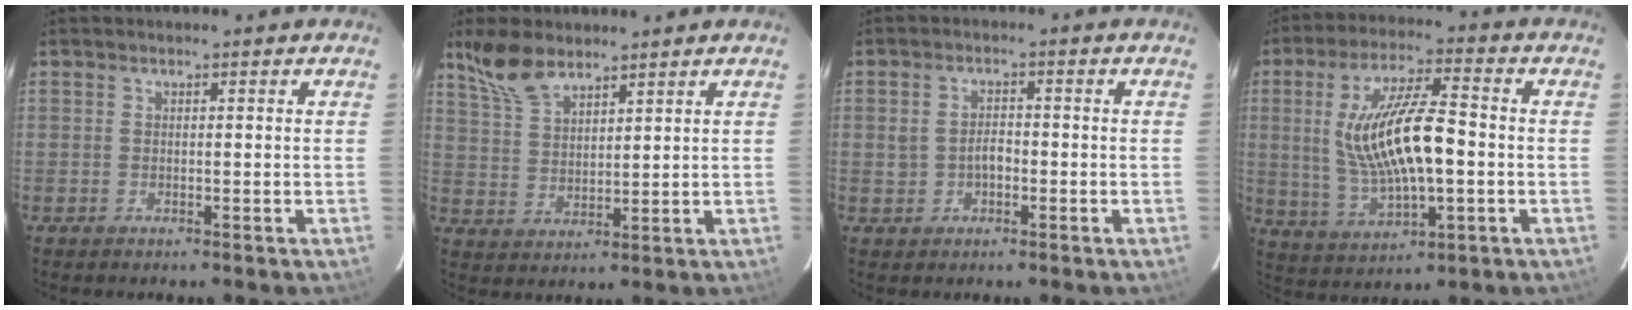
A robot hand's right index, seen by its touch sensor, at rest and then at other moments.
{"total": 7.8, "force": [6.2, 3.0, 3.8], "torque": [-0.082, 0.016, 0.129]}
{"total": 3.3, "force": [-0.7, 2.3, 2.2], "torque": [-0.044, 0.008, -0.007]}
{"total": 15.5, "force": [-0.2, 5.2, 14.6], "torque": [-0.283, 0.001, 0.013]}